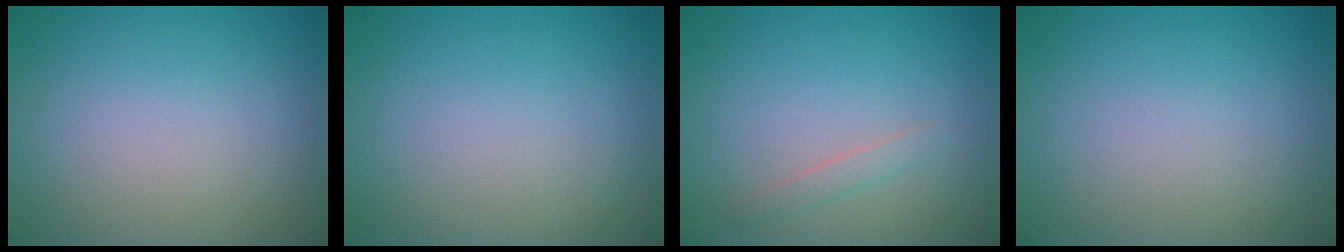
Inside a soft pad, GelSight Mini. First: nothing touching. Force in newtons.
{"total": 0.0}
{"total": 0.9, "press": 0.9, "slide": 0.0}
{"total": 0.0}